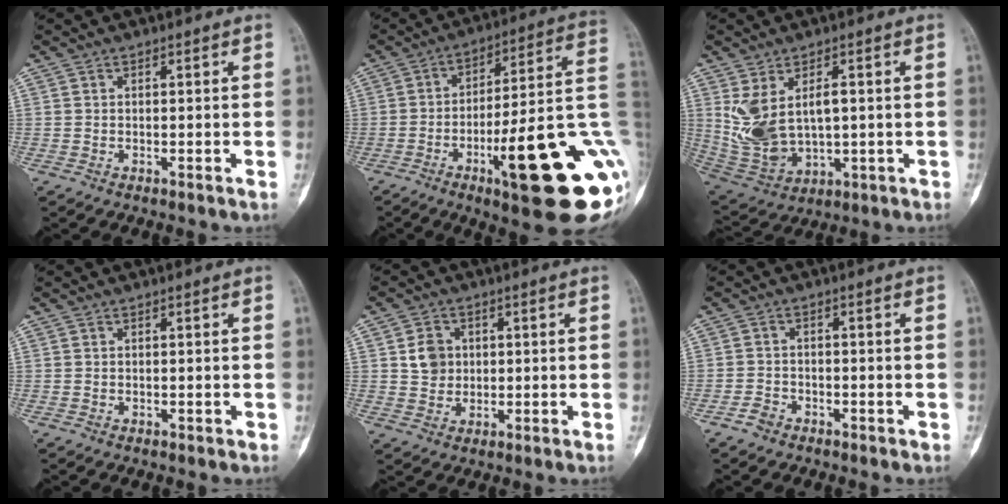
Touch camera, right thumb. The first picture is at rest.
{"total": 26.5, "force": [-8.1, 5.6, 24.6], "torque": [-0.269, 0.026, -0.109]}
{"total": 12.3, "force": [1.4, 7.7, 9.5], "torque": [-0.169, -0.006, 0.052]}
{"total": 0.0}
{"total": 5.3, "force": [0.9, 4.7, 2.4], "torque": [-0.015, -0.001, 0.015]}
{"total": 2.8, "force": [-1.9, 1.9, 0.6], "torque": [-0.009, 0.014, -0.036]}